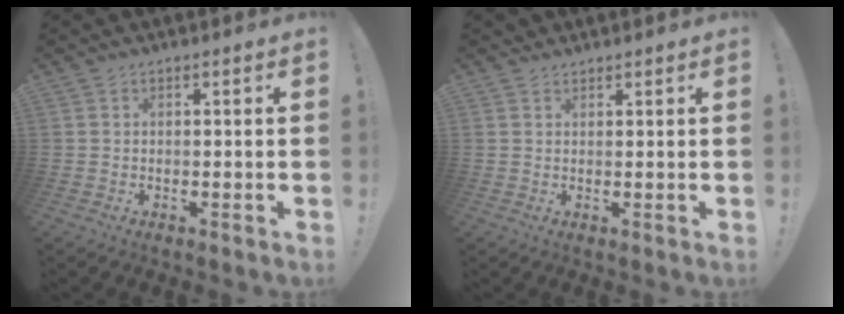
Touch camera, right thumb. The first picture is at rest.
{"total": 1.3, "force": [1.1, 0.6, 0.2], "torque": [-0.004, -0.005, 0.022]}